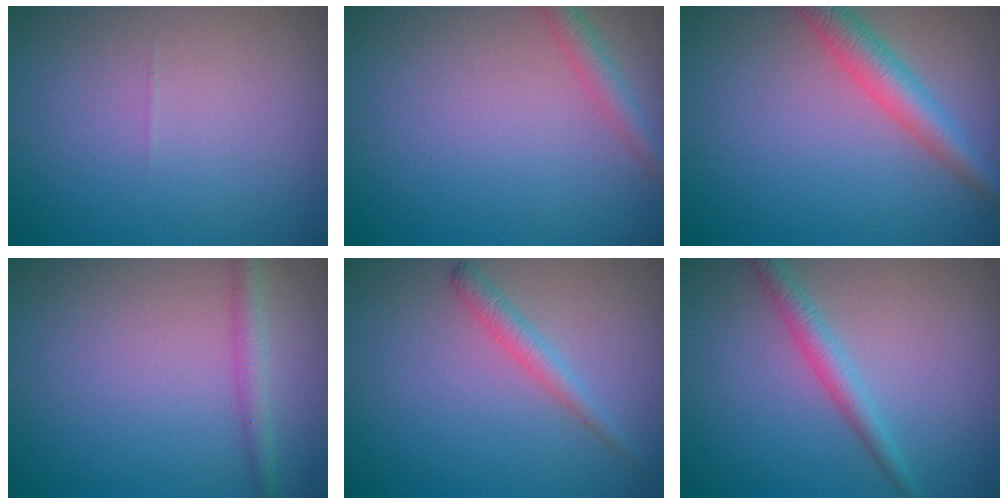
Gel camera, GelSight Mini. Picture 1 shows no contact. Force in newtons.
{"total": 2.0, "press": 2.0, "slide": 0.0}
{"total": 3.6, "press": 3.6, "slide": 0.1}
{"total": 2.0, "press": 2.0, "slide": 0.0}
{"total": 1.8, "press": 1.8, "slide": 0.1}
{"total": 2.3, "press": 2.2, "slide": 0.1}